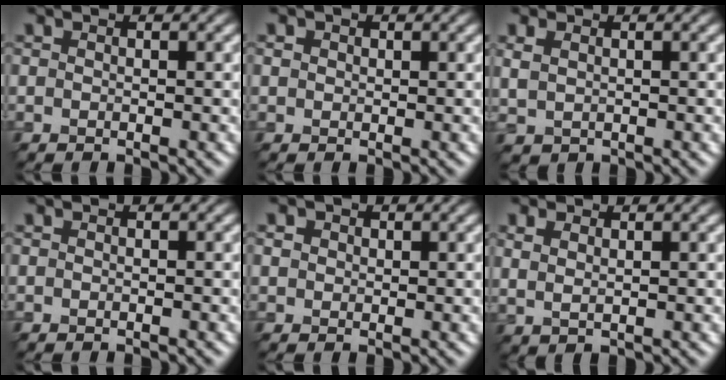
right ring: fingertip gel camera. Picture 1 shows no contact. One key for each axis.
{"total": 0.8, "fx": 0.2, "fy": 0.7, "fz": 0.3, "tx": -0.011, "ty": -0.004, "tz": -0.002}
{"total": 1.5, "fx": 0.6, "fy": 1.0, "fz": 1.0, "tx": -0.031, "ty": -0.002, "tz": 0.016}
{"total": 0.0}
{"total": 1.3, "fx": 0.5, "fy": 1.1, "fz": 0.6, "tx": -0.019, "ty": -0.001, "tz": 0.004}
{"total": 1.7, "fx": 1.0, "fy": 0.6, "fz": 1.3, "tx": -0.034, "ty": -0.004, "tz": 0.023}